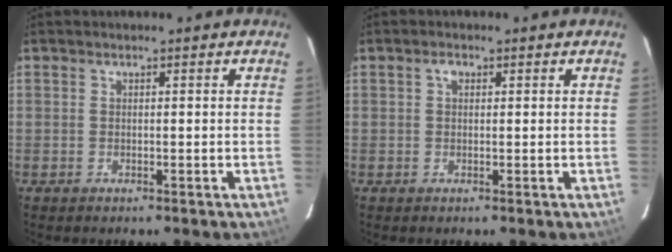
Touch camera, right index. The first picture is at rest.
{"total": 1.3, "force": [0.4, 1.0, 0.8], "torque": [-0.014, 0.008, 0.005]}